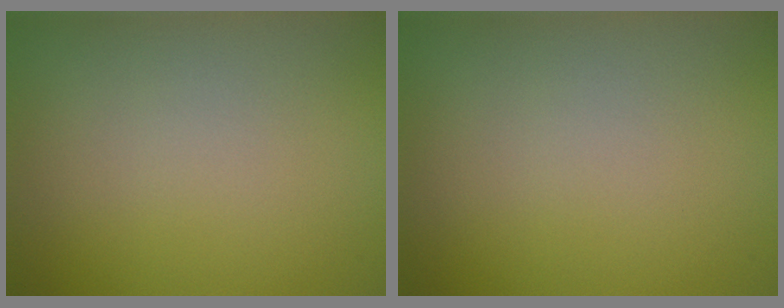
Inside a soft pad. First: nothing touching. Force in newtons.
{"total": 0.0}